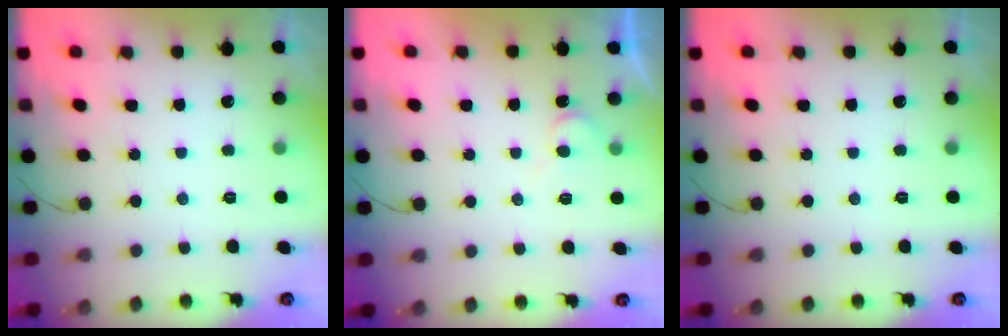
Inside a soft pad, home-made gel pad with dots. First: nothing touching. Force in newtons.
{"total": 5.9, "press": 5.9, "slide": 0.6}
{"total": 0.0}